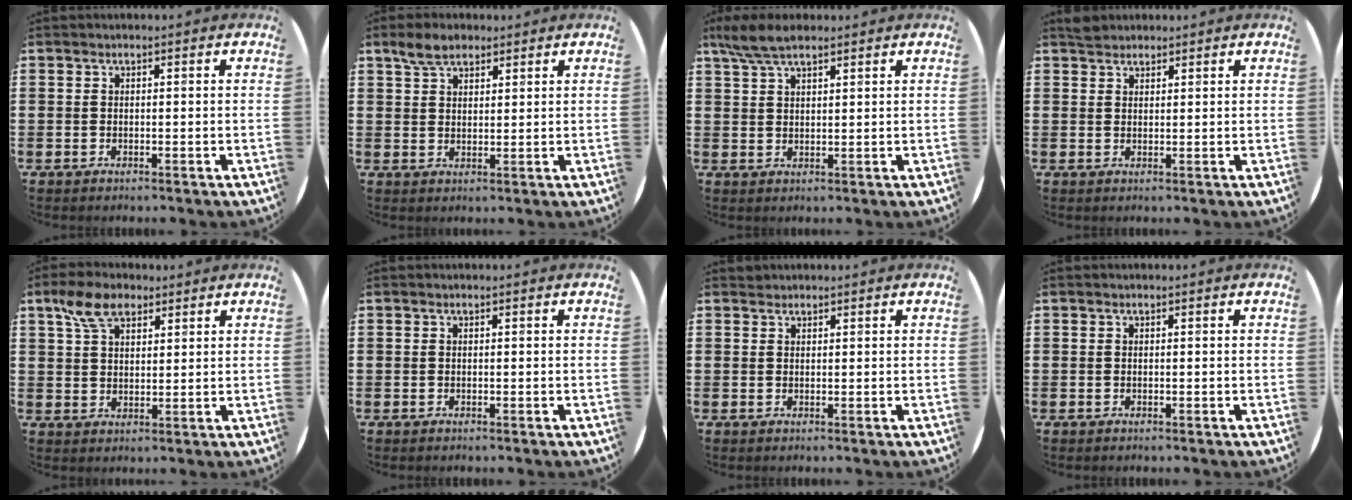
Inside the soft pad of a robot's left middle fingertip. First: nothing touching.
{"total": 4.2, "force": [3.2, 2.0, 1.7], "torque": [-0.032, 0.003, 0.059]}
{"total": 5.3, "force": [4.1, 1.5, 3.0], "torque": [-0.066, 0.001, 0.075]}
{"total": 1.8, "force": [1.6, 0.7, 0.0], "torque": [0.005, 0.002, 0.031]}
{"total": 6.0, "force": [3.9, 3.2, 3.2], "torque": [-0.067, 0.007, 0.071]}
{"total": 0.0}
{"total": 0.7, "force": [0.6, 0.2, -0.2], "torque": [0.003, 0.004, 0.012]}
{"total": 0.0}